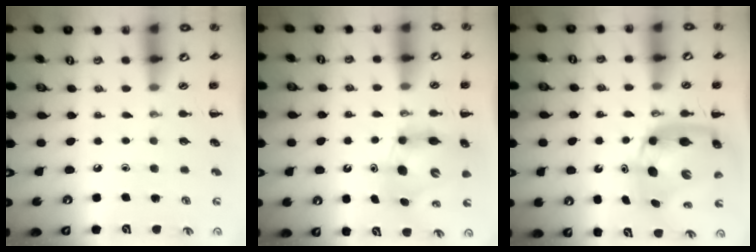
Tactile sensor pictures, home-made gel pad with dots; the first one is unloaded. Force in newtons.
{"total": 8.4, "press": 8.2, "slide": 1.7}
{"total": 8.9, "press": 8.6, "slide": 2.4}